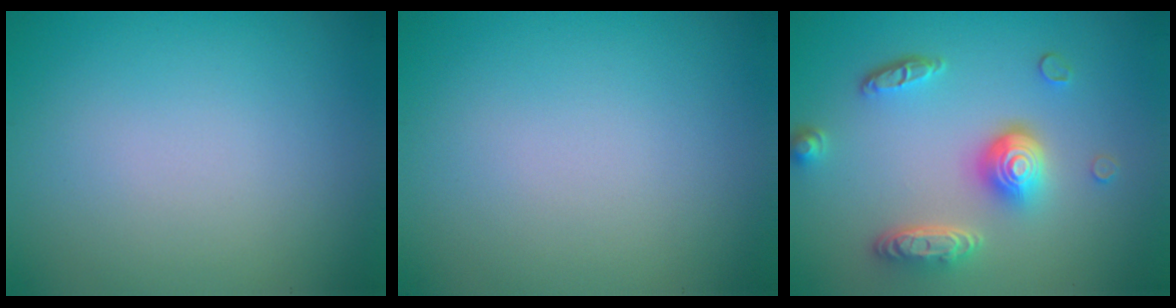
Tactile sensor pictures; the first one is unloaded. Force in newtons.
{"total": 0.0}
{"total": 5.0, "press": 3.7, "slide": 3.4}